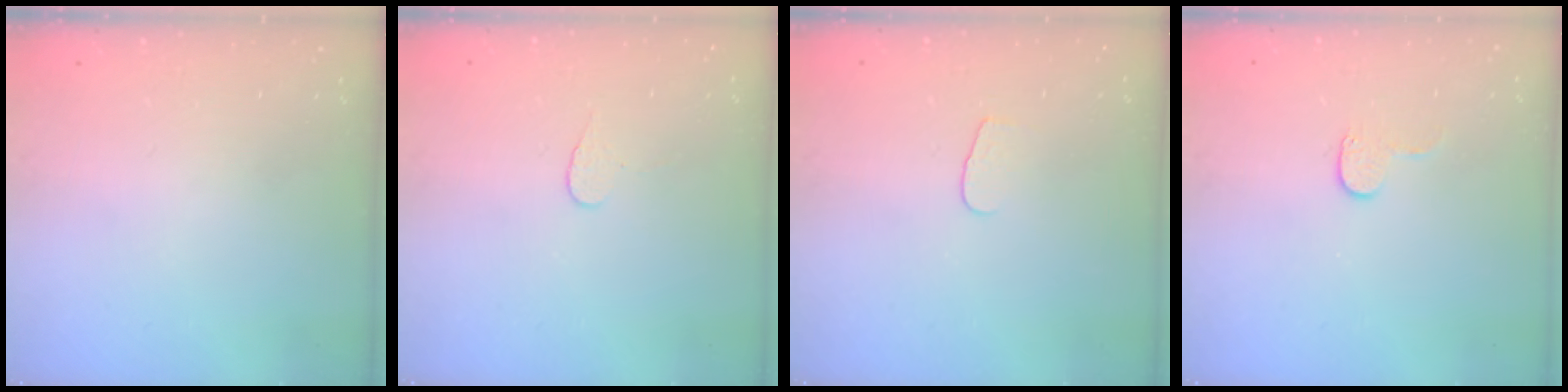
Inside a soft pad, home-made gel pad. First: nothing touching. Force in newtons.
{"total": 3.7, "press": 3.7, "slide": 0.4}
{"total": 4.2, "press": 4.2, "slide": 0.4}
{"total": 4.1, "press": 4.1, "slide": 0.4}